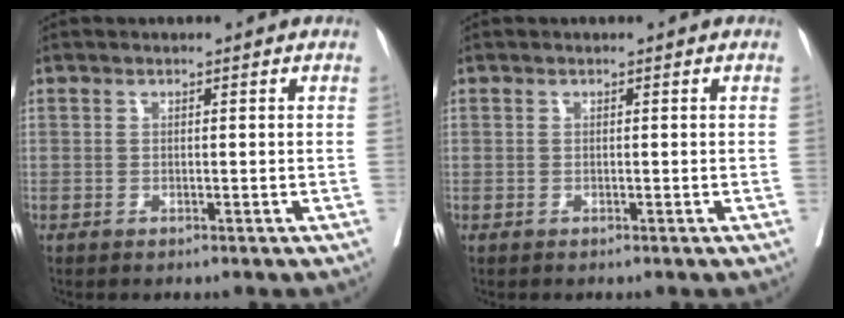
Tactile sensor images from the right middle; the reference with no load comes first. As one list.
[{"total": 0.0}]